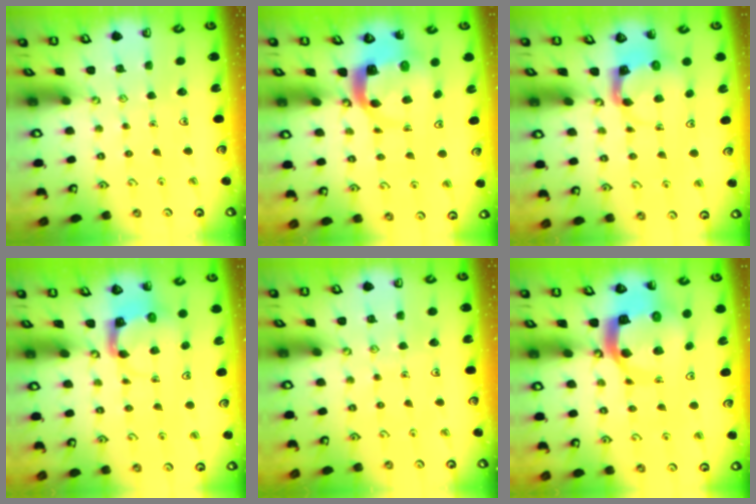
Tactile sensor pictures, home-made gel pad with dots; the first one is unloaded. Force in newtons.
{"total": 5.3, "press": 5.3, "slide": 0.8}
{"total": 3.9, "press": 3.8, "slide": 0.6}
{"total": 3.9, "press": 3.8, "slide": 0.7}
{"total": 3.3, "press": 3.2, "slide": 0.3}
{"total": 11.9, "press": 11.8, "slide": 1.4}